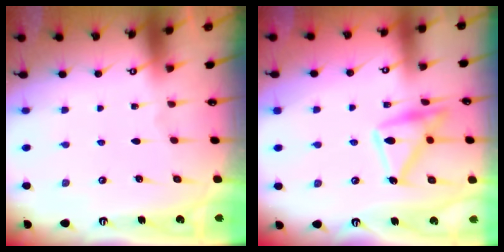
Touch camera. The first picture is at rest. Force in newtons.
{"total": 16.1, "press": 16.1, "slide": 0.7}